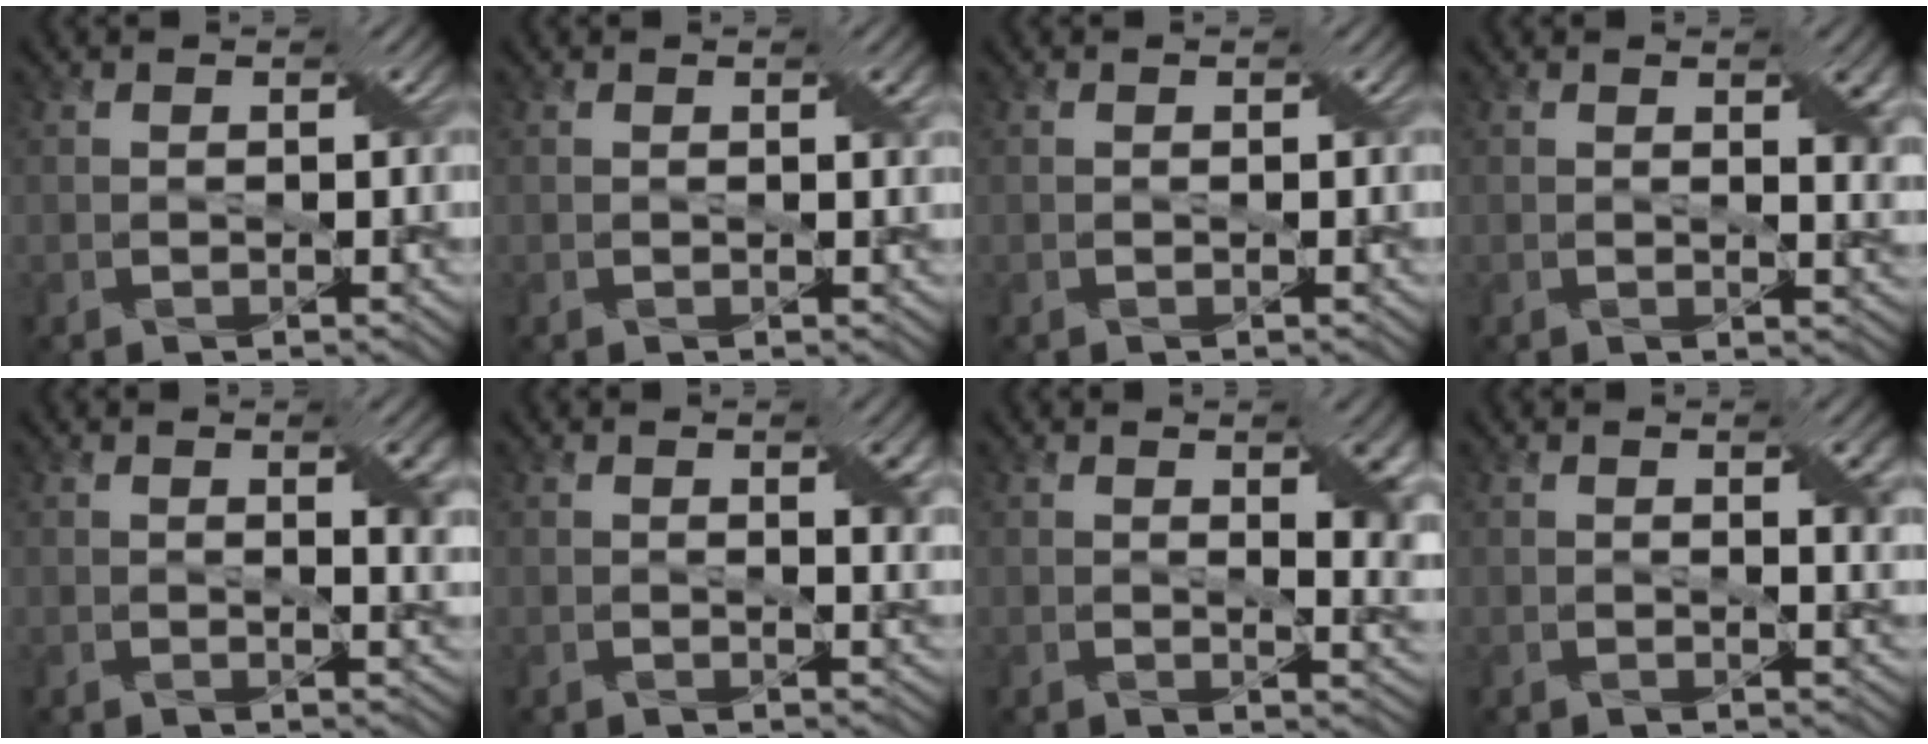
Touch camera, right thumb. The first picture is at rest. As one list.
[{"total": 0.7, "force": [0.3, 0.1, 0.7], "torque": [-0.009, 0.000, 0.005]}, {"total": 0.0}, {"total": 3.7, "force": [1.4, 1.2, 3.2], "torque": [-0.049, -0.001, 0.025]}, {"total": 3.5, "force": [1.3, 1.0, 3.1], "torque": [-0.049, 0.000, 0.023]}, {"total": 3.0, "force": [1.2, 0.9, 2.6], "torque": [-0.043, -0.001, 0.022]}, {"total": 6.7, "force": [2.1, 2.8, 5.7], "torque": [-0.081, -0.009, 0.043]}, {"total": 2.7, "force": [1.1, 0.7, 2.4], "torque": [-0.038, -0.002, 0.021]}]